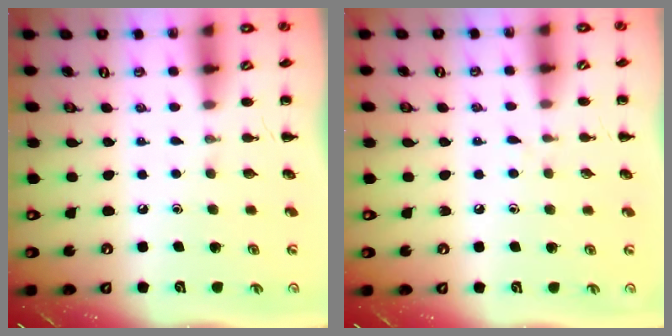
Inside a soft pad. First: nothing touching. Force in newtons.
{"total": 2.8, "press": 2.4, "slide": 1.4}